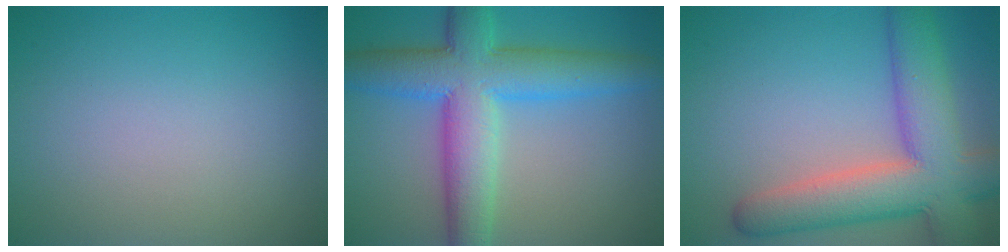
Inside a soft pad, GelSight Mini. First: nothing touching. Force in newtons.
{"total": 9.1, "press": 9.1, "slide": 0.2}
{"total": 9.7, "press": 9.7, "slide": 0.6}